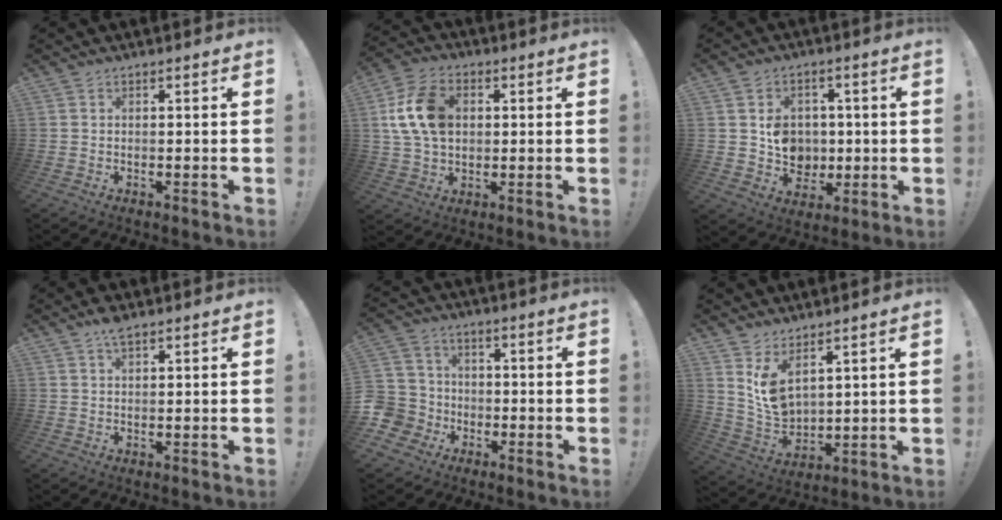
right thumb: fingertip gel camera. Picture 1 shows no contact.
{"total": 15.1, "force": [2.9, 10.6, 10.4], "torque": [-0.184, 0.004, 0.055]}
{"total": 9.5, "force": [0.6, 8.8, 3.6], "torque": [-0.047, -0.007, 0.023]}
{"total": 3.4, "force": [2.4, 1.1, 2.1], "torque": [-0.033, -0.011, 0.042]}
{"total": 9.1, "force": [-2.9, 8.4, 2.0], "torque": [-0.048, 0.030, -0.047]}
{"total": 9.0, "force": [6.0, 4.8, 4.7], "torque": [-0.106, -0.045, 0.116]}